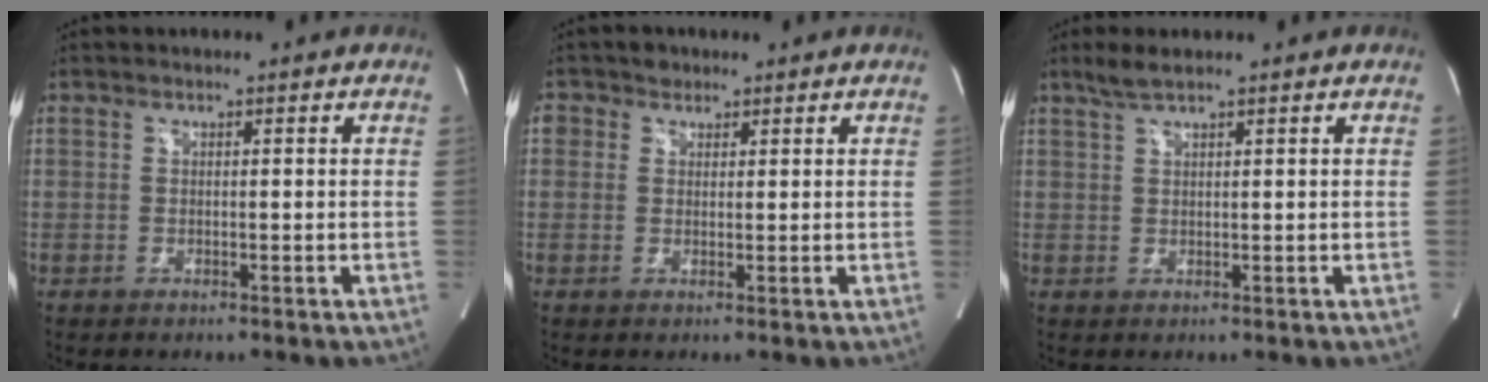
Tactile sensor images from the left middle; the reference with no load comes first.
{"total": 2.6, "force": [1.3, 2.3, 0.2], "torque": [-0.001, 0.008, 0.019]}
{"total": 2.5, "force": [2.0, 0.1, 1.5], "torque": [-0.040, 0.007, 0.043]}